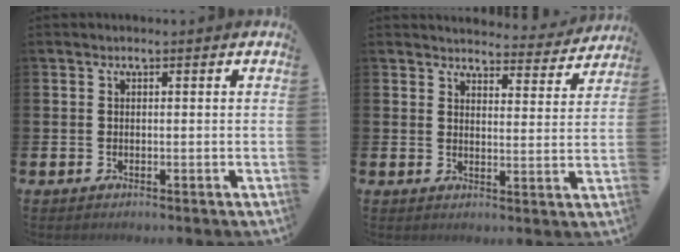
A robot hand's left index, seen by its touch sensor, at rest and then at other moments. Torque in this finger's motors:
{"motor_torque": [1.02, -1.12, 0.30, 0.01]}